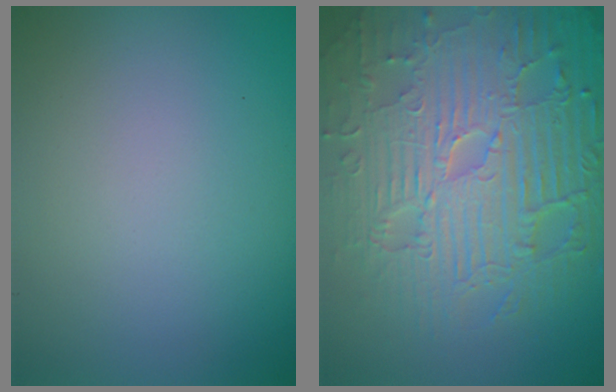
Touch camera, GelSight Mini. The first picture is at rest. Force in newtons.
{"total": 11.6, "press": 7.5, "slide": 8.9}